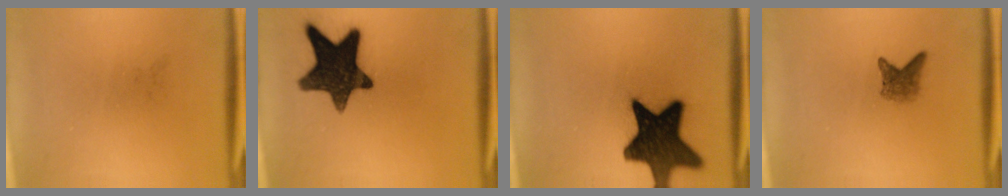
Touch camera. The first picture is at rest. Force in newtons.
{"total": 14.9}
{"total": 15.9}
{"total": 2.4}